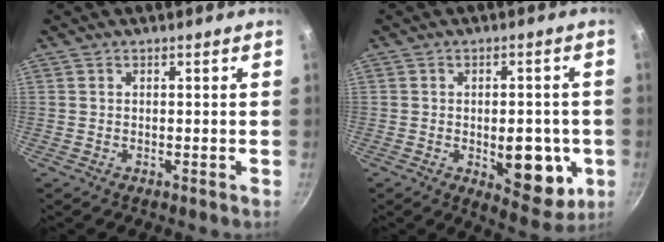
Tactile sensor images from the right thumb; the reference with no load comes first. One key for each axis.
{"total": 12.6, "fx": -2.6, "fy": 6.5, "fz": 10.5, "tx": -0.096, "ty": -0.005, "tz": -0.025}